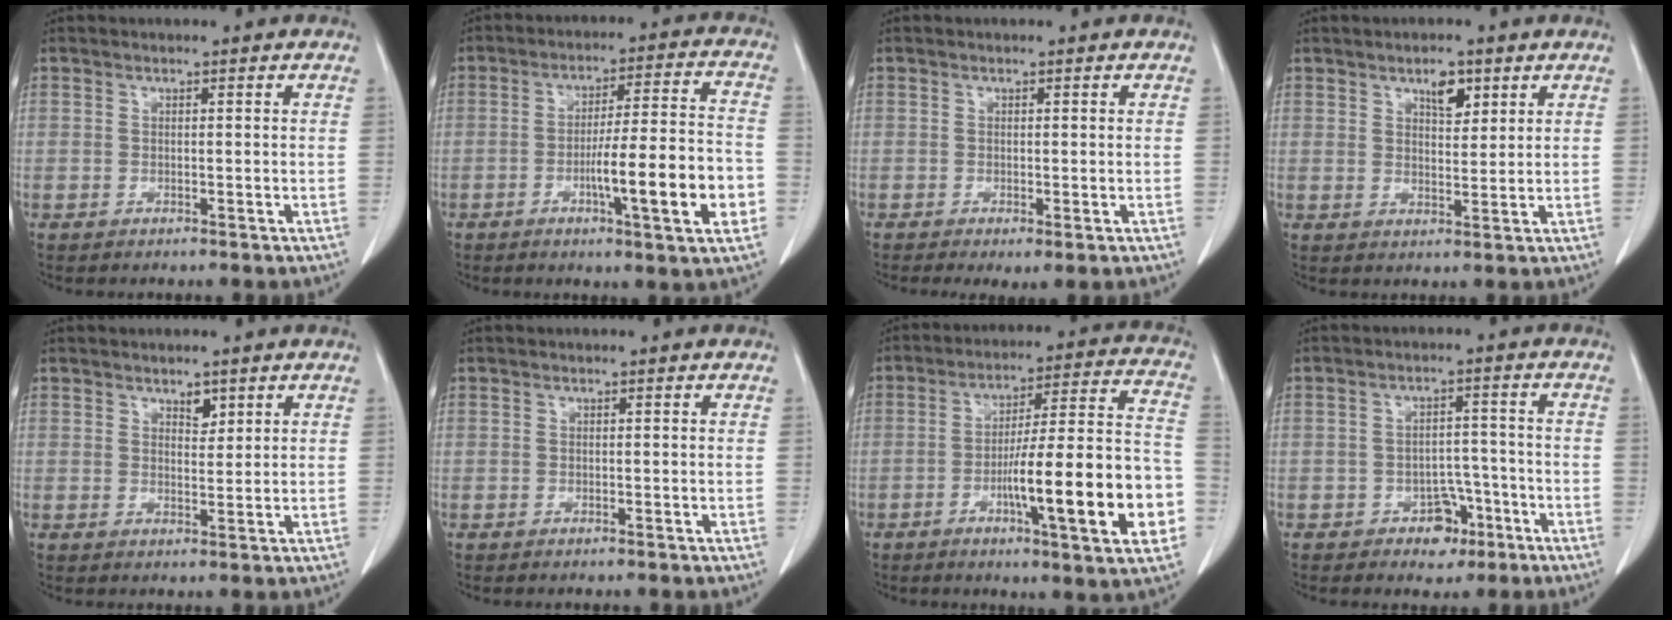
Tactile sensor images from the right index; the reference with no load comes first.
{"total": 14.0, "force": [-4.3, 0.7, 13.3], "torque": [-0.202, -0.001, -0.065]}
{"total": 2.6, "force": [-0.9, 0.6, 2.4], "torque": [-0.039, -0.011, -0.009]}
{"total": 3.8, "force": [2.2, 1.6, 2.6], "torque": [-0.043, -0.002, 0.037]}
{"total": 2.0, "force": [1.4, 1.0, 1.1], "torque": [-0.017, -0.006, 0.024]}
{"total": 0.0}
{"total": 19.8, "force": [-5.9, 1.7, 18.8], "torque": [-0.235, 0.013, -0.082]}
{"total": 5.0, "force": [-2.9, 3.3, 2.5], "torque": [-0.026, 0.012, -0.037]}